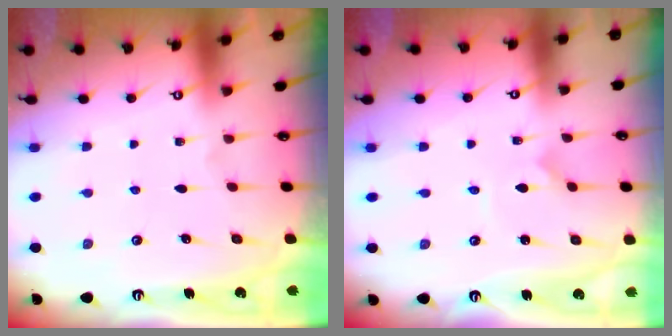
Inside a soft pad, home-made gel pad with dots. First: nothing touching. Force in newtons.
{"total": 0.0}